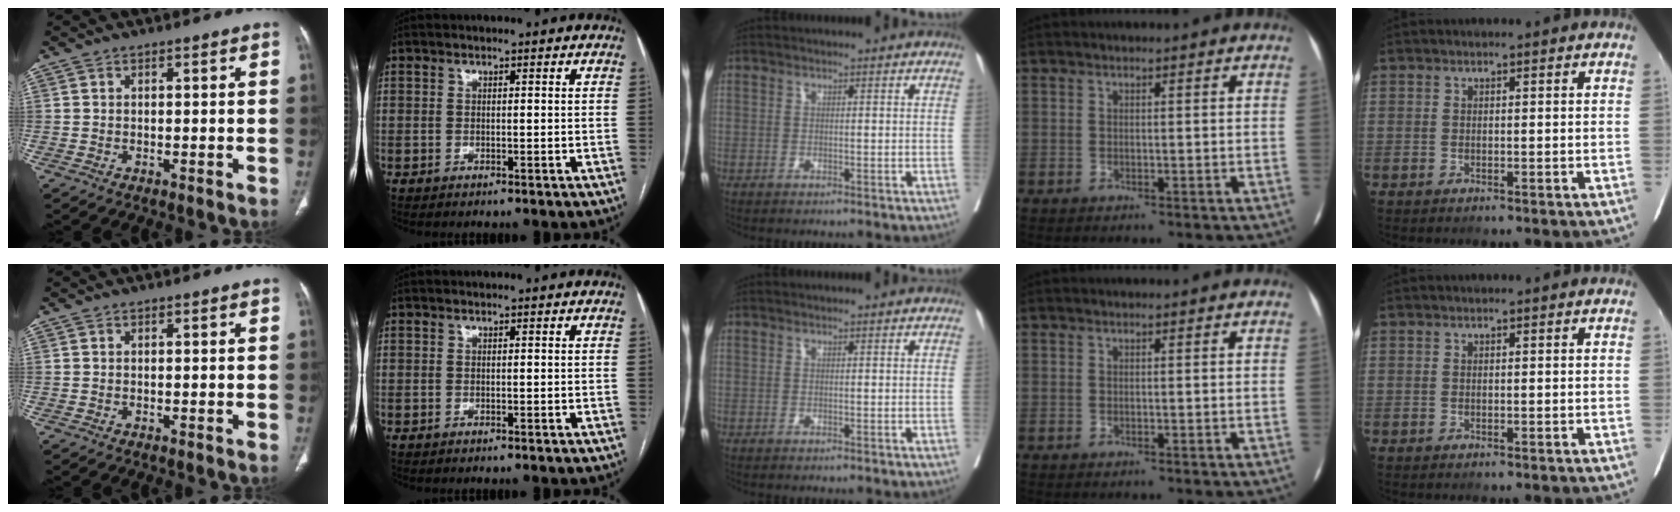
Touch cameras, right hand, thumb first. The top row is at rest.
{}